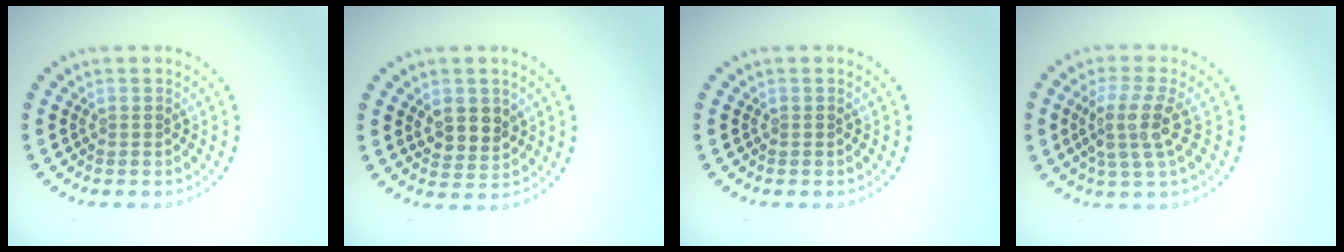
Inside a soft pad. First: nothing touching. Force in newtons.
{"total": 2.7, "press": 2.5, "slide": 1.1}
{"total": 0.0}
{"total": 3.7, "press": 2.8, "slide": 2.5}